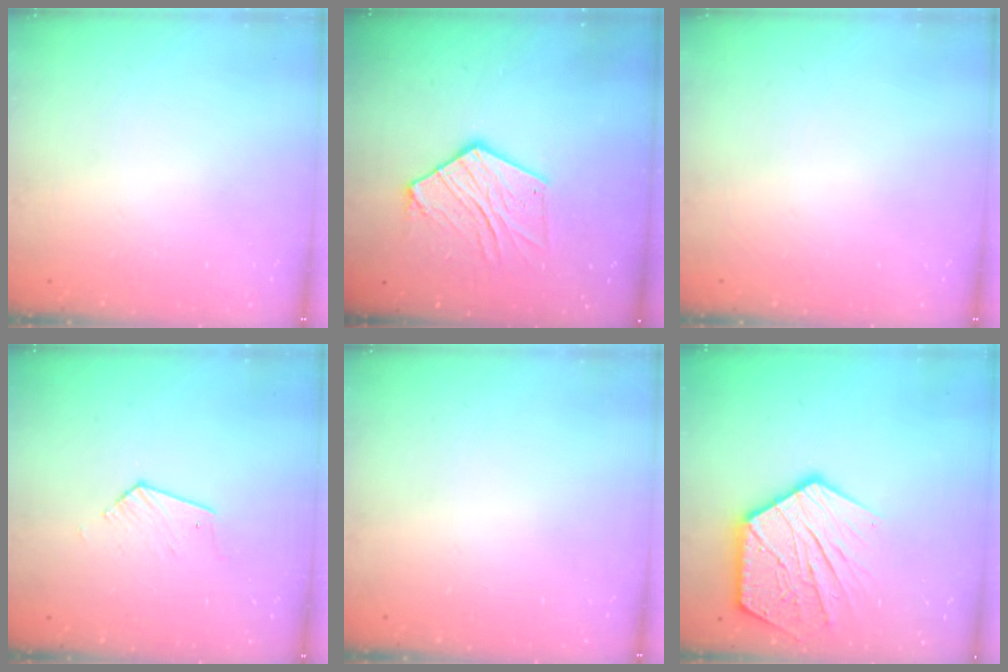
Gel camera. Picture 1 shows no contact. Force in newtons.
{"total": 11.8, "press": 11.8, "slide": 0.7}
{"total": 0.0}
{"total": 4.1, "press": 4.1, "slide": 0.4}
{"total": 0.0}
{"total": 19.6, "press": 19.5, "slide": 1.5}